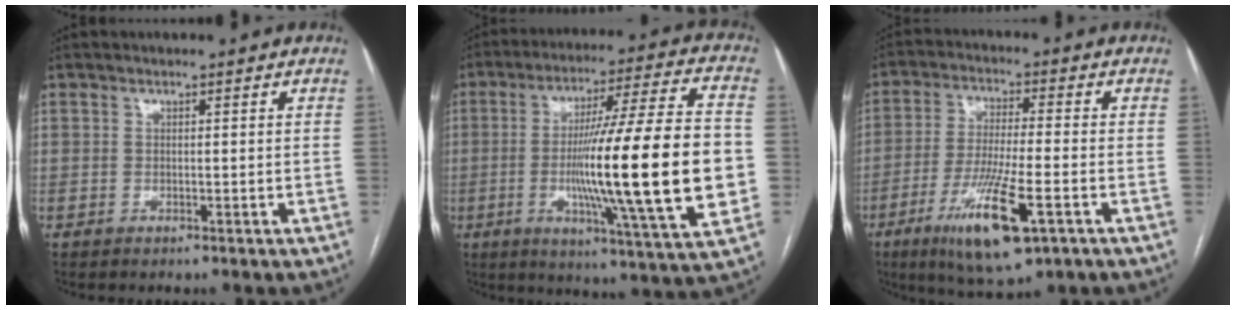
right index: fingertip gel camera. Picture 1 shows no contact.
{"total": 25.3, "force": [-3.0, 0.6, 25.1], "torque": [-0.375, -0.006, -0.056]}
{"total": 13.2, "force": [-6.1, 1.8, 11.5], "torque": [-0.221, -0.028, -0.102]}